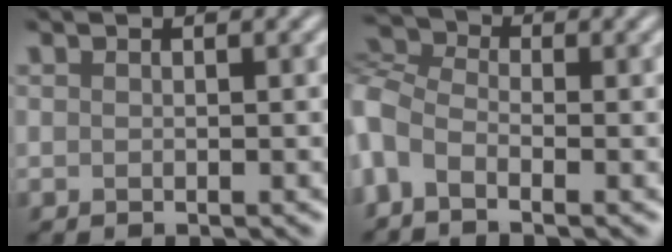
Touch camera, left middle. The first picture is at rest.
{"total": 4.5, "force": [-1.6, 2.7, 3.2], "torque": [-0.084, 0.003, -0.033]}